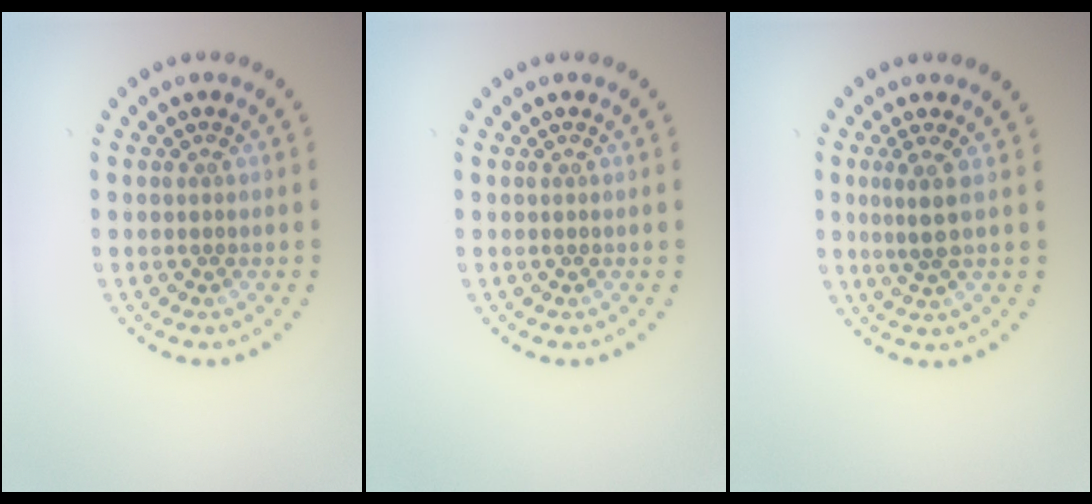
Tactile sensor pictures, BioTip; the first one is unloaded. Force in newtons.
{"total": 0.0}
{"total": 2.0, "press": 1.3, "slide": 1.5}